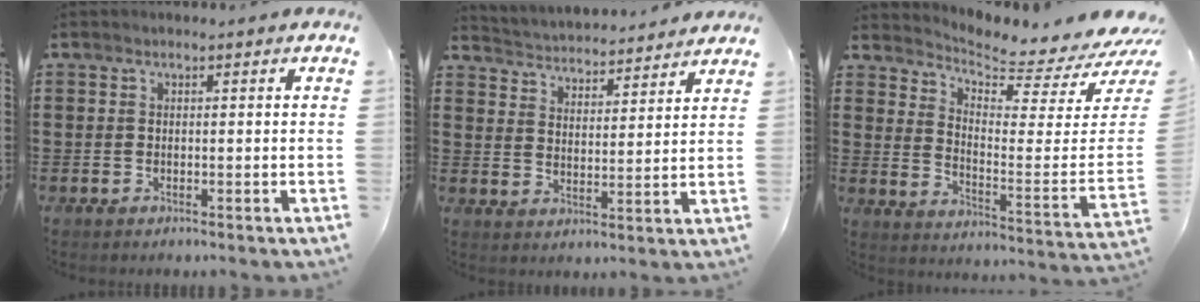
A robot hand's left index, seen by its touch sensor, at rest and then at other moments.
{"total": 3.4, "force": [3.4, -0.1, -0.7], "torque": [-0.008, -0.030, 0.053]}
{"total": 4.2, "force": [4.0, 0.2, 1.1], "torque": [-0.042, -0.054, 0.062]}